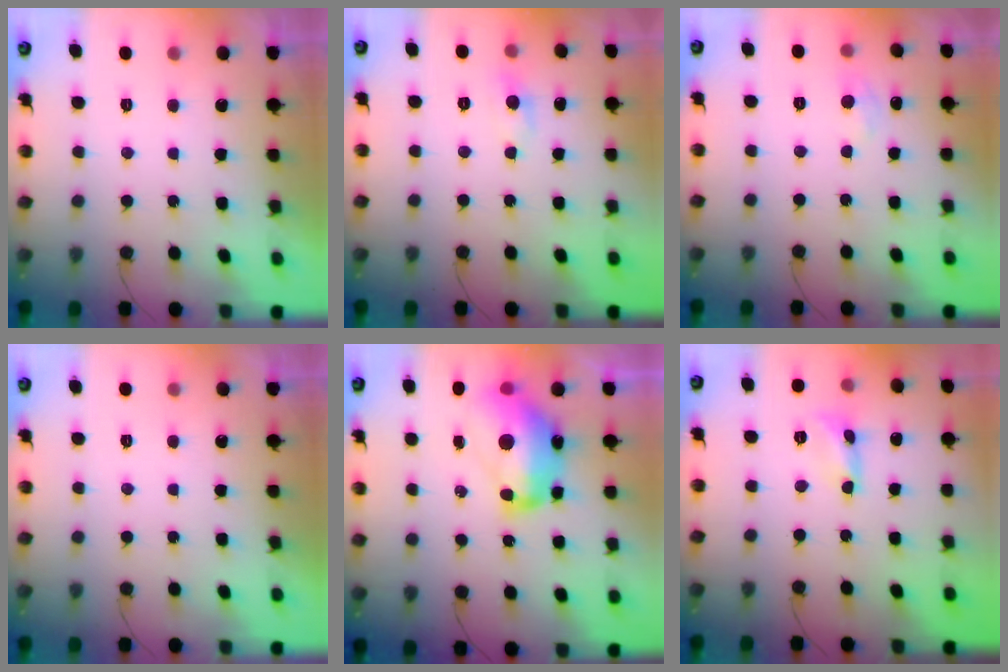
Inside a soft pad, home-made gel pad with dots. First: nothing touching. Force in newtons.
{"total": 5.6, "press": 5.5, "slide": 0.7}
{"total": 4.4, "press": 4.4, "slide": 0.6}
{"total": 0.0}
{"total": 16.5, "press": 16.4, "slide": 1.6}
{"total": 2.4, "press": 2.4, "slide": 0.2}